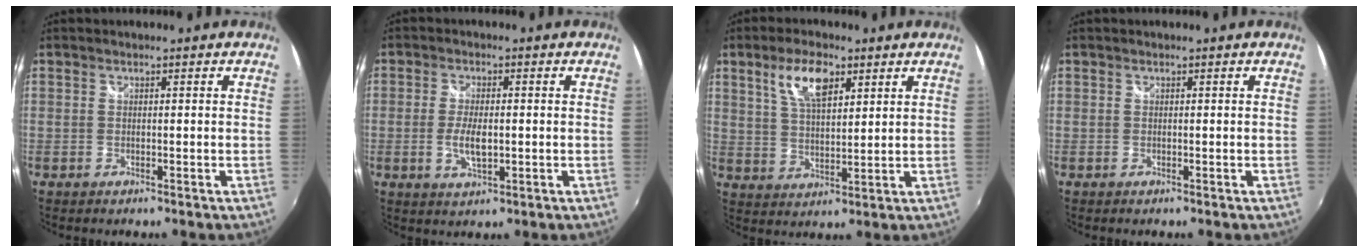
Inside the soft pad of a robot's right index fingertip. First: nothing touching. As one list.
[{"total": 5.0, "force": [-0.8, 2.1, 4.5], "torque": [-0.091, -0.005, -0.014]}, {"total": 8.4, "force": [4.4, 3.4, 6.3], "torque": [-0.119, 0.012, 0.083]}, {"total": 0.0}]